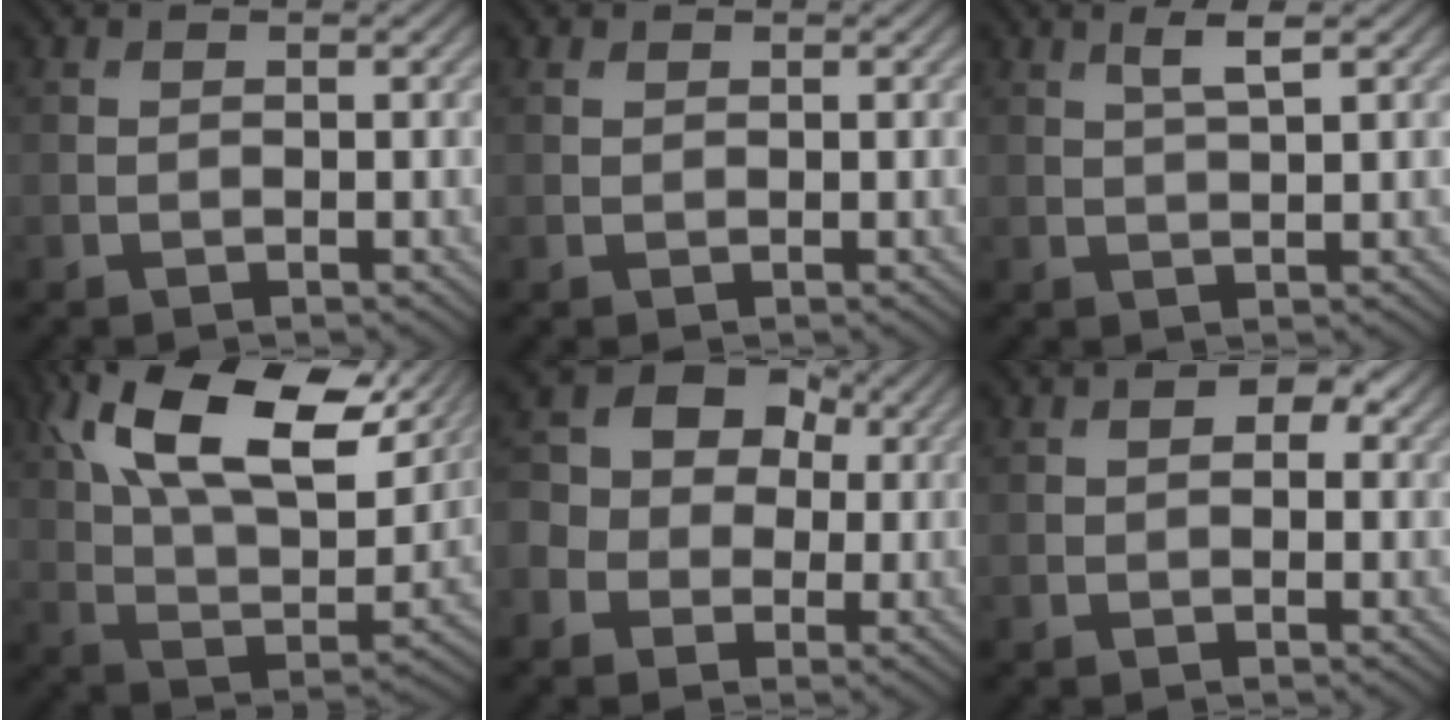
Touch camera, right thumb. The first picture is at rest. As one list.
[{"total": 0.5, "force": [0.5, 0.1, 0.1], "torque": [-0.004, 0.003, 0.011]}, {"total": 2.4, "force": [1.2, 0.3, 2.0], "torque": [-0.045, 0.003, 0.025]}, {"total": 19.3, "force": [9.4, 9.4, 14.1], "torque": [-0.267, 0.025, 0.137]}, {"total": 9.2, "force": [-0.8, 7.9, 4.7], "torque": [-0.111, 0.004, -0.038]}, {"total": 3.4, "force": [1.0, 2.0, 2.5], "torque": [-0.038, 0.001, 0.018]}]